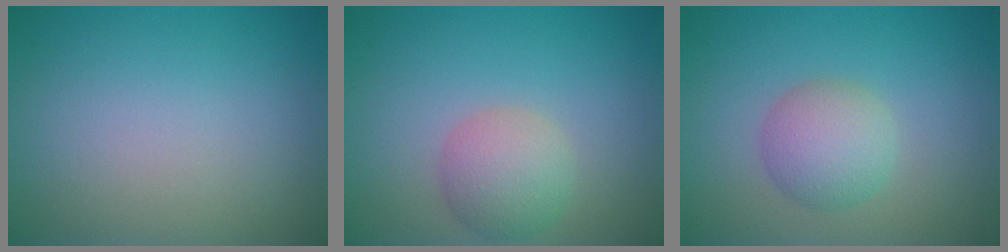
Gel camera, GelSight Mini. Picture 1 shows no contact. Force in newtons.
{"total": 3.4, "press": 3.4, "slide": 0.2}
{"total": 3.4, "press": 3.4, "slide": 0.1}